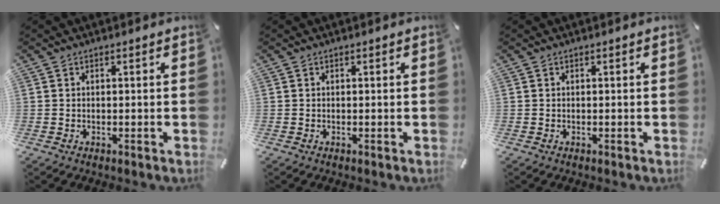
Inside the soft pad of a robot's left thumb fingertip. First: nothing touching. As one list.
[{"total": 0.0}, {"total": 0.0}]